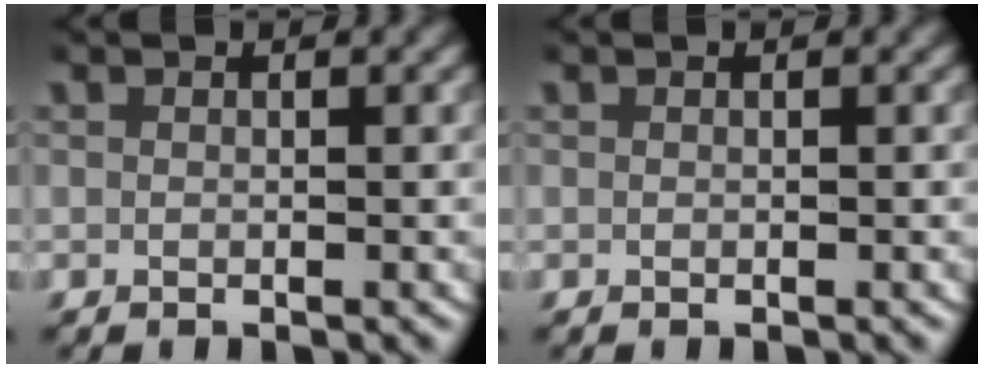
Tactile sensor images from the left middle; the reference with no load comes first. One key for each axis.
{"total": 0.0}